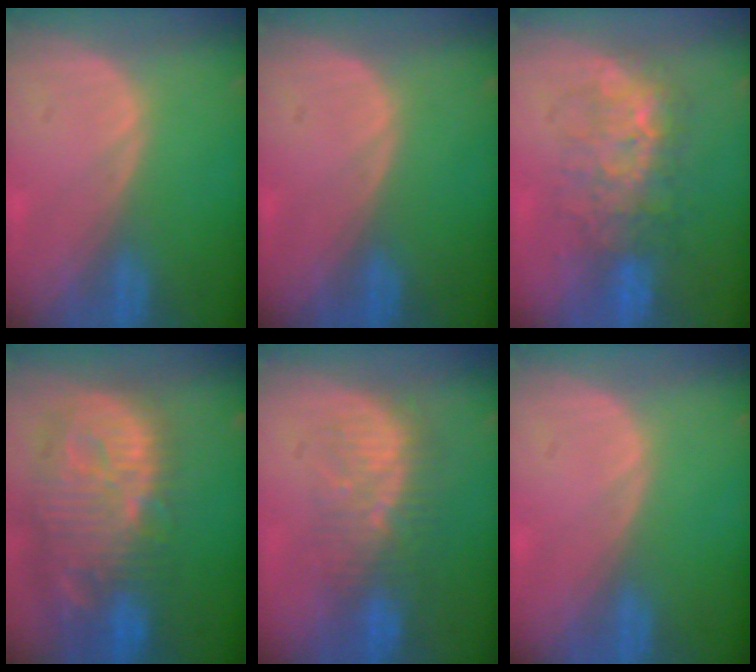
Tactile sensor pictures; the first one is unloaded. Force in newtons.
{"total": 0.0}
{"total": 8.0, "press": 7.8, "slide": 1.8}
{"total": 14.0, "press": 12.2, "slide": 6.8}
{"total": 8.3, "press": 7.8, "slide": 2.8}
{"total": 0.0}